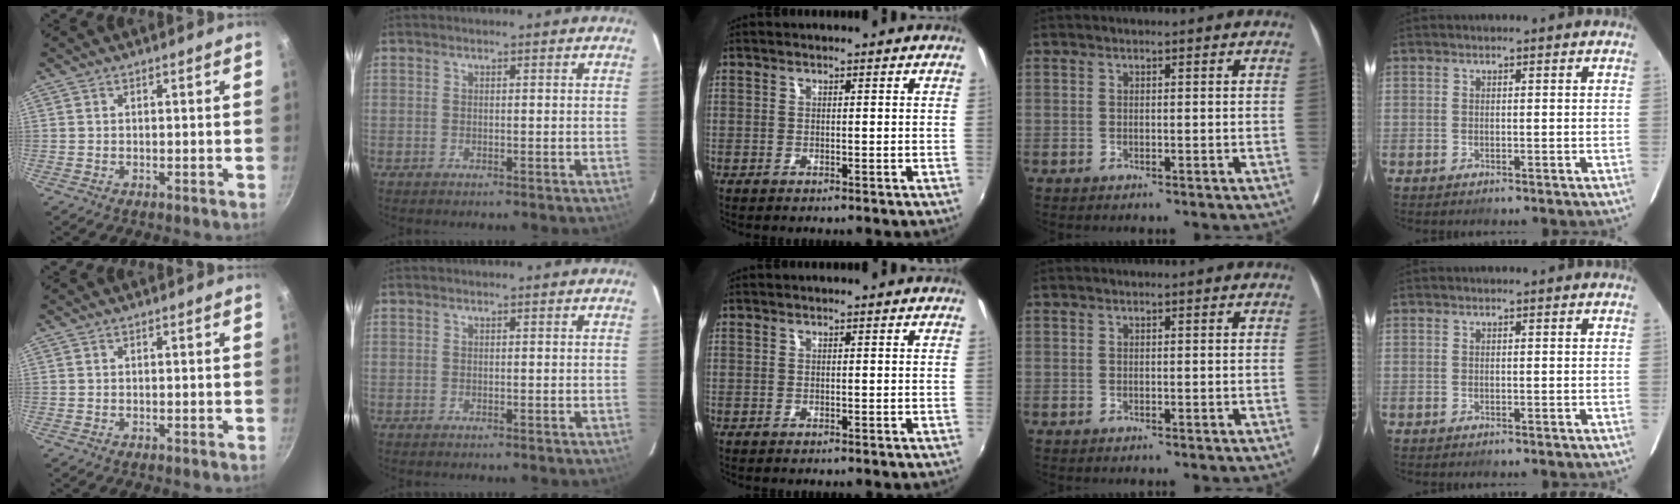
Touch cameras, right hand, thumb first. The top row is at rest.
{}